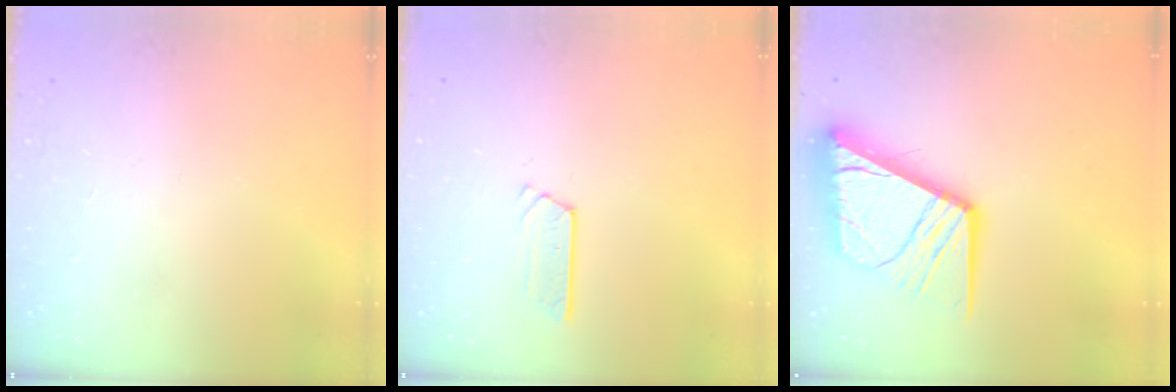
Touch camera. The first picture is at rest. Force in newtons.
{"total": 2.7, "press": 2.7, "slide": 0.2}
{"total": 20.3, "press": 20.2, "slide": 2.1}